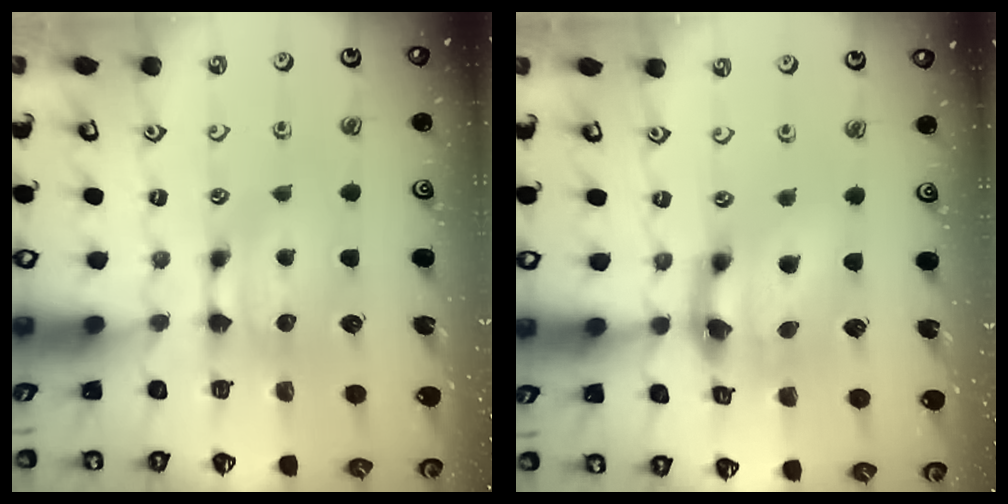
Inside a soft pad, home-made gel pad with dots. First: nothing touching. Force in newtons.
{"total": 7.1, "press": 6.8, "slide": 2.0}